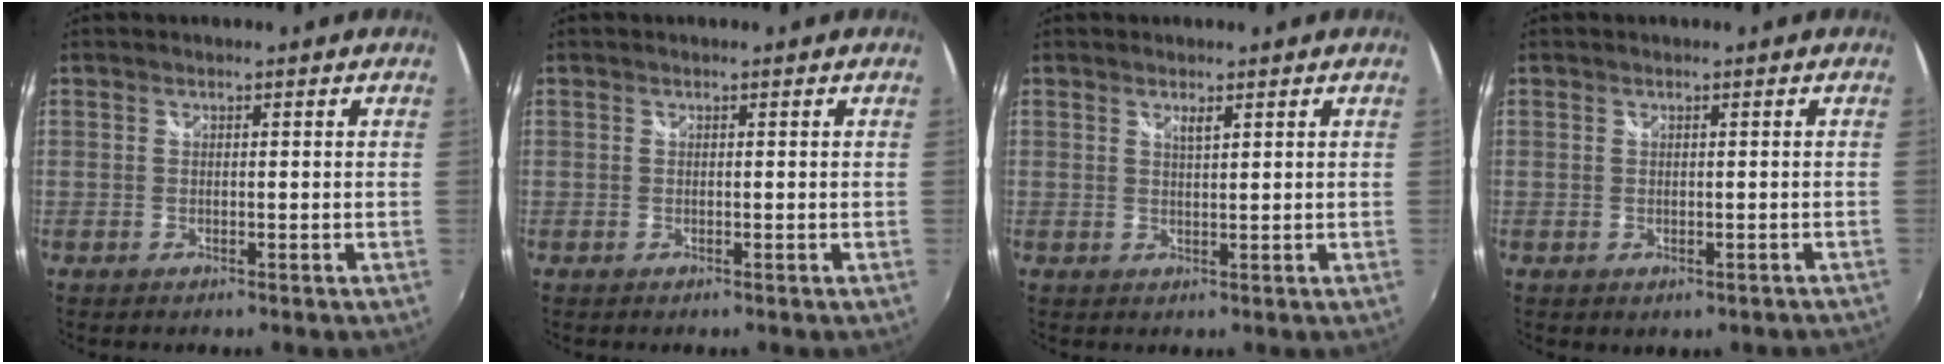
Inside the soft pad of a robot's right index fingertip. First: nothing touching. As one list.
[{"total": 0.0}, {"total": 1.4, "force": [0.9, 0.2, 1.1], "torque": [-0.017, 0.000, 0.014]}, {"total": 0.9, "force": [0.2, 0.8, 0.4], "torque": [-0.005, 0.000, 0.004]}]